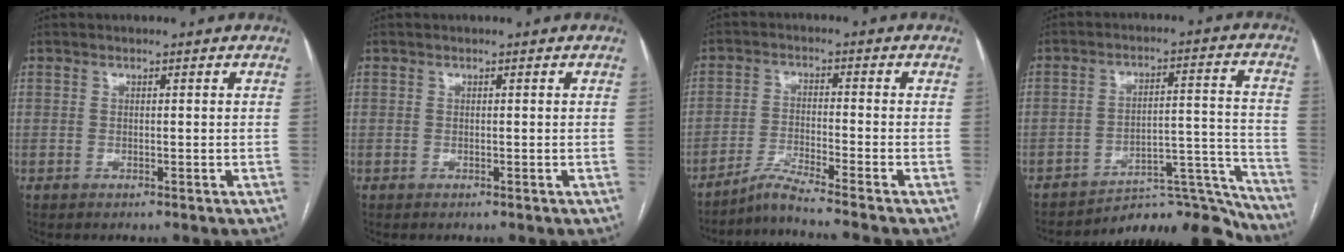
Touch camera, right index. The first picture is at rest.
{"total": 0.0}
{"total": 6.2, "force": [-5.4, -2.3, 2.0], "torque": [-0.039, -0.026, -0.100]}
{"total": 17.4, "force": [-17.1, 2.2, 1.8], "torque": [0.006, 0.054, -0.239]}